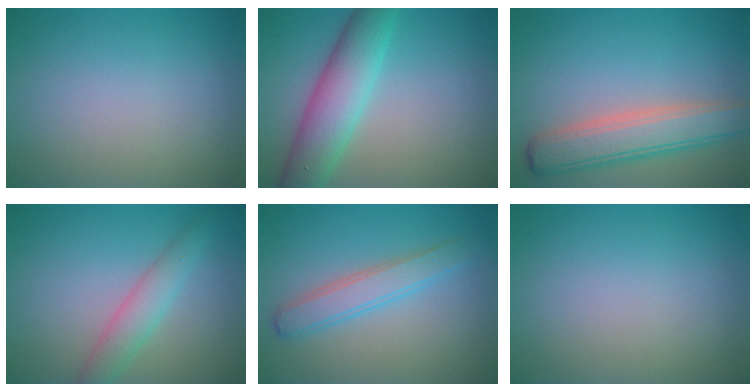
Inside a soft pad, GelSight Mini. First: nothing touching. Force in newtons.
{"total": 6.3, "press": 6.3, "slide": 0.3}
{"total": 5.3, "press": 5.3, "slide": 0.4}
{"total": 2.9, "press": 2.9, "slide": 0.1}
{"total": 3.1, "press": 3.1, "slide": 0.1}
{"total": 0.0}